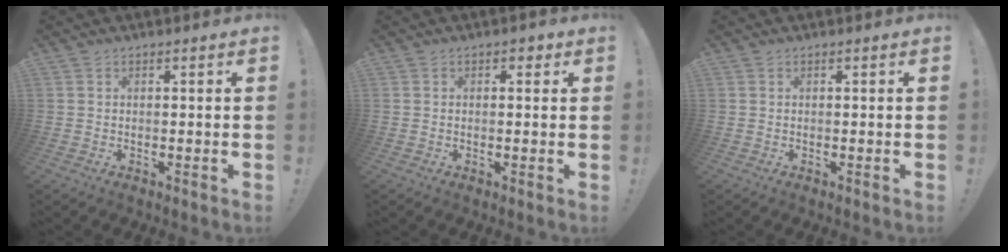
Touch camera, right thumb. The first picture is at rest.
{"total": 1.6, "force": [0.5, 1.0, 1.1], "torque": [0.000, -0.003, 0.004]}
{"total": 0.0}